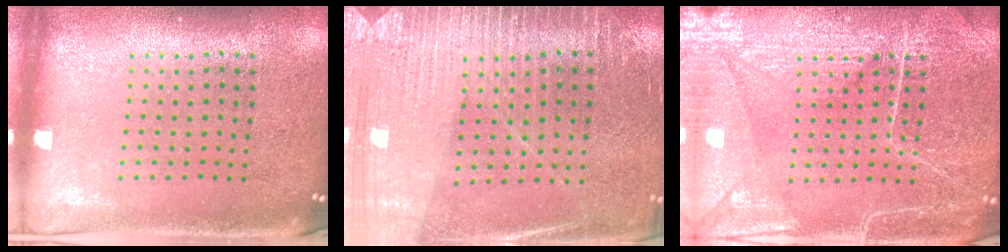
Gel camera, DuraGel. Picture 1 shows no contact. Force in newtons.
{"total": 3.0, "press": 3.0, "slide": 0.5}
{"total": 5.9, "press": 5.9, "slide": 0.7}